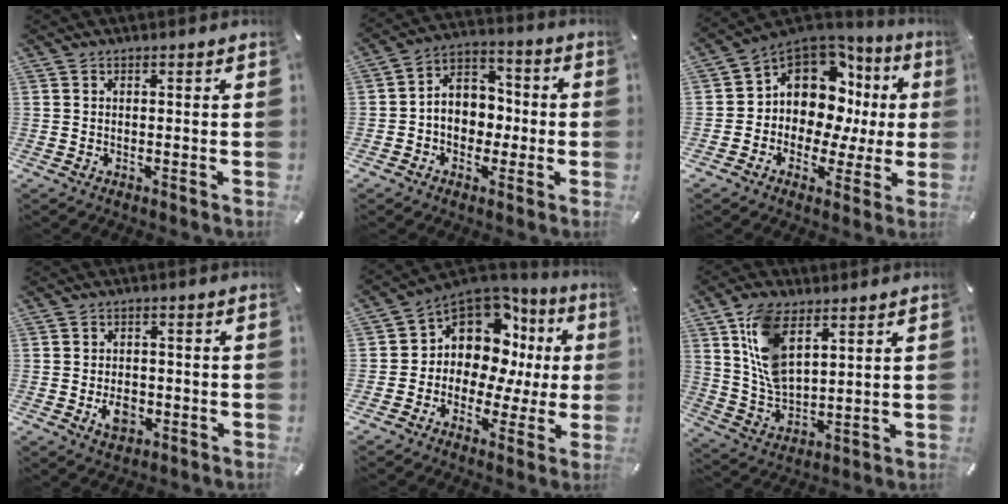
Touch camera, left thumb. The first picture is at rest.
{"total": 7.8, "force": [-1.5, 6.9, 3.3], "torque": [-0.066, 0.016, -0.027]}
{"total": 11.0, "force": [3.5, 8.8, 5.5], "torque": [-0.094, -0.044, 0.067]}
{"total": 5.4, "force": [-1.6, 4.0, 3.3], "torque": [-0.060, 0.001, -0.028]}
{"total": 11.2, "force": [4.2, 8.7, 5.6], "torque": [-0.105, -0.052, 0.077]}
{"total": 11.9, "force": [5.9, 6.5, 8.1], "torque": [-0.196, -0.018, 0.108]}